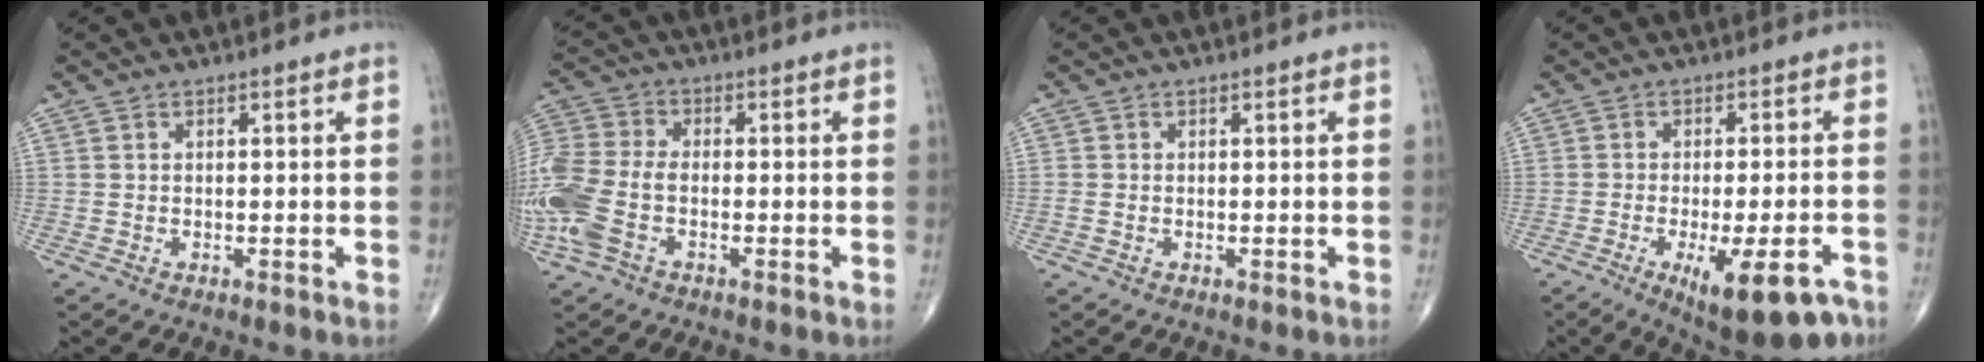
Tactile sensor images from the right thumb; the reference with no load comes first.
{"total": 14.3, "force": [-3.8, 8.7, 10.7], "torque": [-0.285, 0.013, -0.077]}
{"total": 0.6, "force": [-0.2, 0.4, 0.4], "torque": [-0.011, -0.001, -0.003]}
{"total": 13.8, "force": [-7.3, 4.6, 10.8], "torque": [-0.124, 0.015, -0.095]}